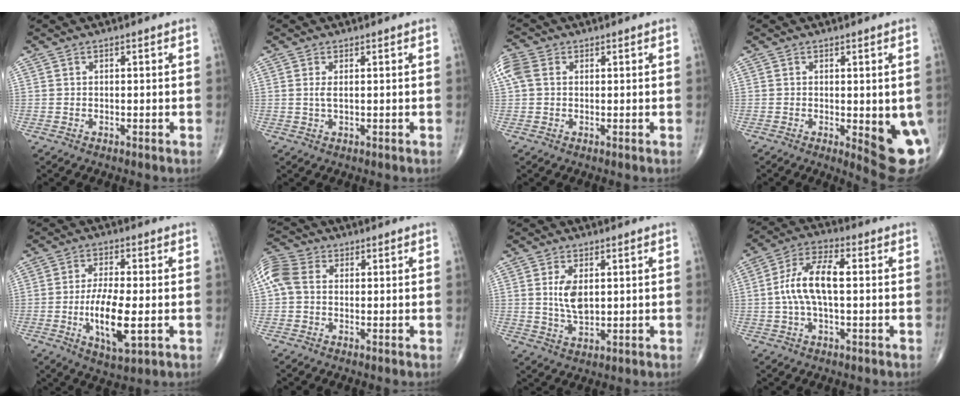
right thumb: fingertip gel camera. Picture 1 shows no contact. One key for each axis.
{"total": 1.5, "fx": 0.3, "fy": 0.4, "fz": 1.4, "tx": -0.035, "ty": -0.002, "tz": 0.008}
{"total": 4.8, "fx": 1.1, "fy": 3.5, "fz": 3.0, "tx": -0.086, "ty": 0.018, "tz": 0.019}
{"total": 10.2, "fx": -2.1, "fy": 3.2, "fz": 9.4, "tx": -0.097, "ty": -0.017, "tz": -0.018}
{"total": 10.7, "fx": -2.1, "fy": 3.6, "fz": 9.9, "tx": -0.181, "ty": -0.007, "tz": -0.034}
{"total": 6.9, "fx": 0.6, "fy": 5.0, "fz": 4.6, "tx": -0.112, "ty": 0.024, "tz": 0.004}
{"total": 5.7, "fx": 1.0, "fy": 3.0, "fz": 4.8, "tx": -0.088, "ty": -0.011, "tz": 0.024}
{"total": 10.5, "fx": 0.2, "fy": 4.4, "fz": 9.5, "tx": -0.196, "ty": 0.028, "tz": -0.001}